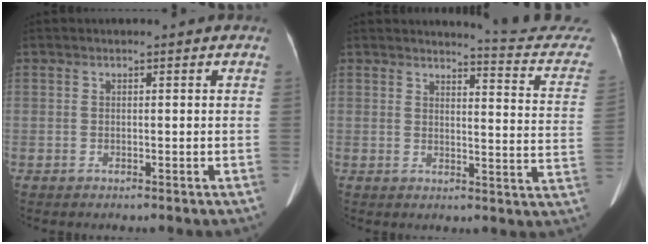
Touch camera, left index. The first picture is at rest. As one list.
[{"total": 12.3, "force": [12.2, -0.6, 1.1], "torque": [-0.005, -0.105, 0.113]}]